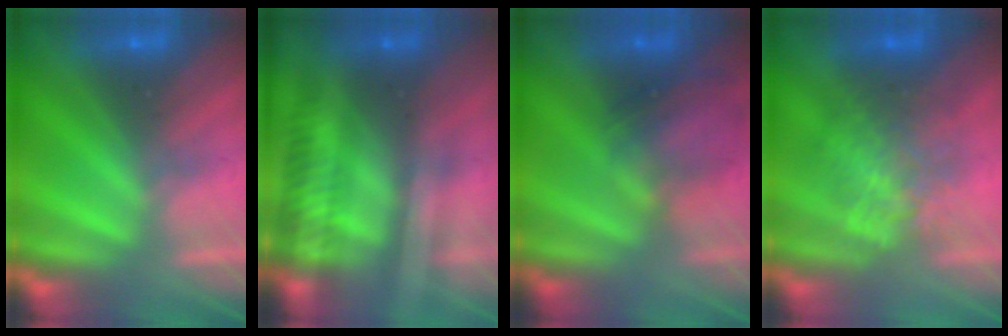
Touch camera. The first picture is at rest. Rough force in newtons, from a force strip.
{"total": 2.4}
{"total": 2.1}
{"total": 2.2}